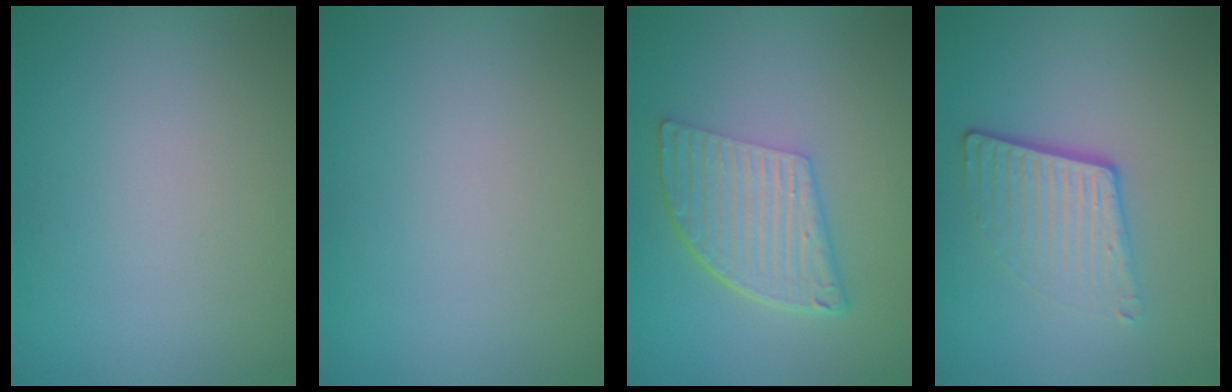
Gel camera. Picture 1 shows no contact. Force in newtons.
{"total": 0.0}
{"total": 5.9, "press": 3.9, "slide": 4.4}
{"total": 3.8, "press": 2.6, "slide": 2.8}